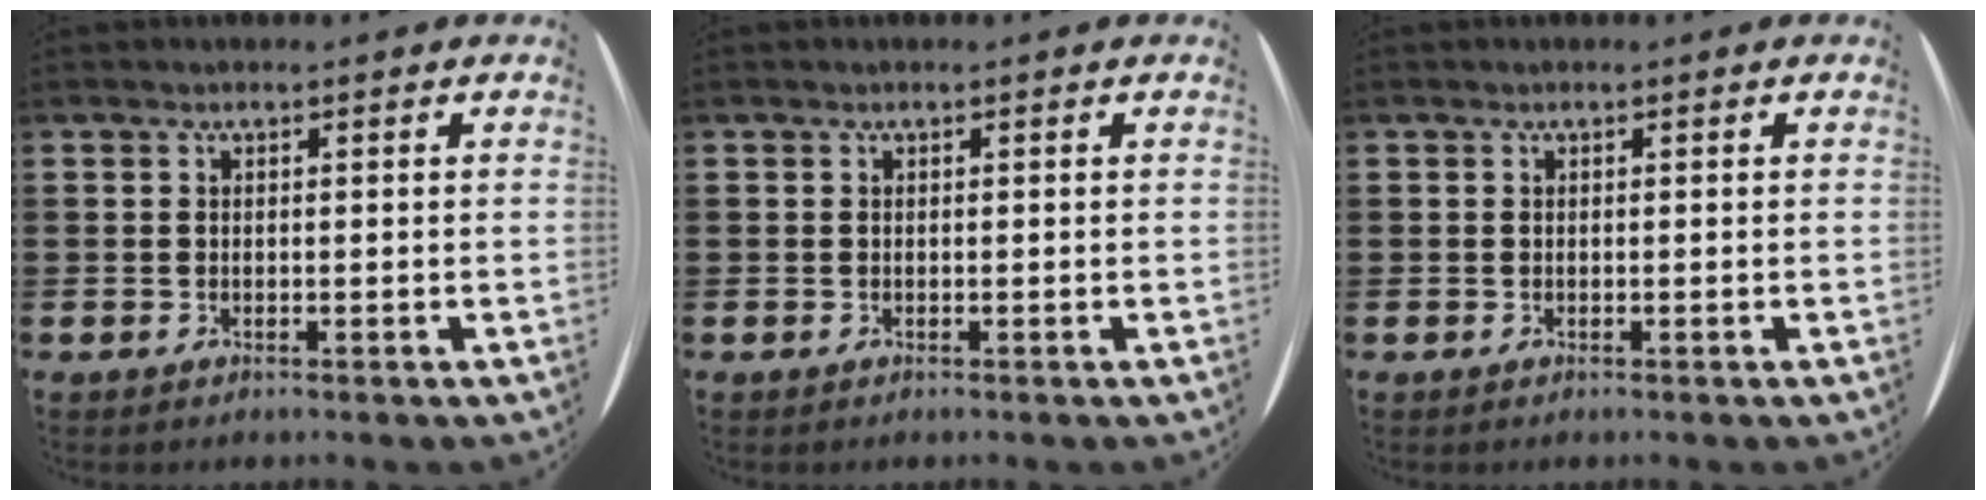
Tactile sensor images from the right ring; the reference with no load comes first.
{"total": 0.0}
{"total": 0.0}